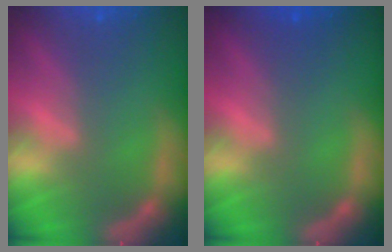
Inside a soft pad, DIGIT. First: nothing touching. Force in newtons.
{"total": 0.9}